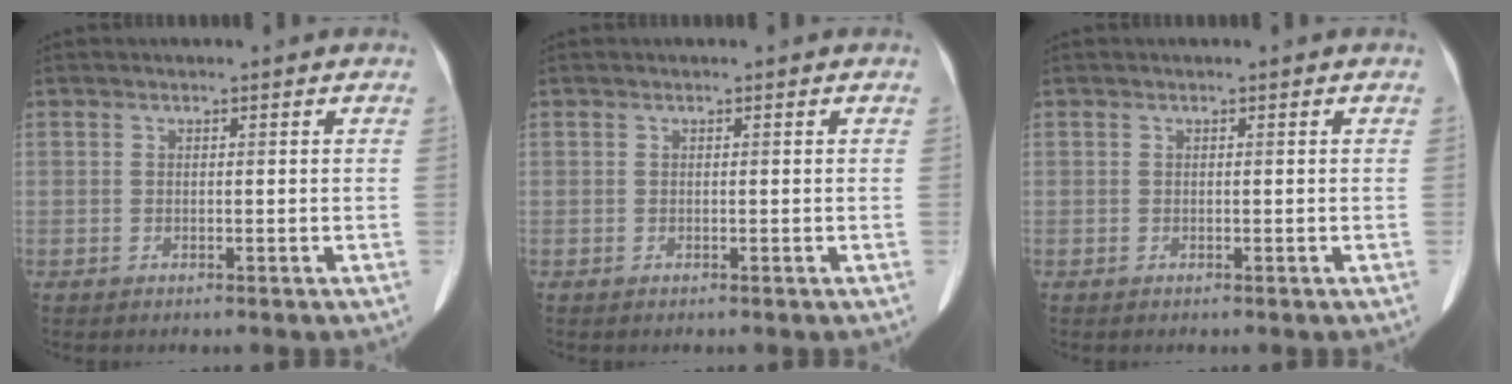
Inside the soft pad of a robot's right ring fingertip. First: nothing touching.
{"total": 0.0}
{"total": 0.0}